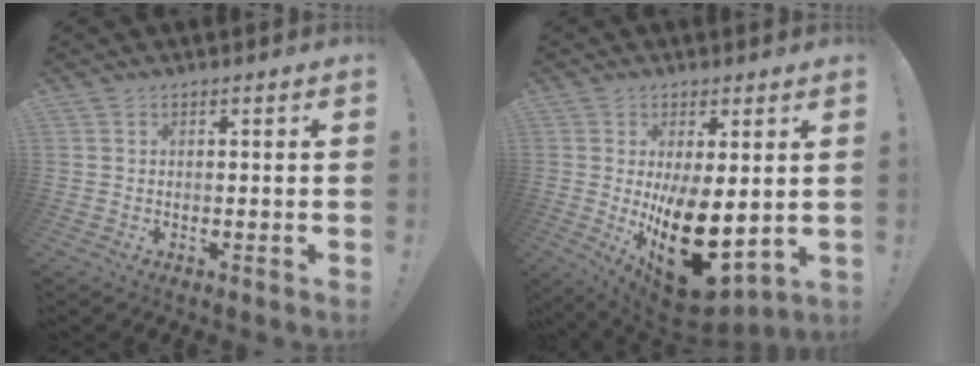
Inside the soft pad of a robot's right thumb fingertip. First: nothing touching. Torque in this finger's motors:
{"motor_torque": [1.55, 3.29, 2.77, 0.00, 0.92]}